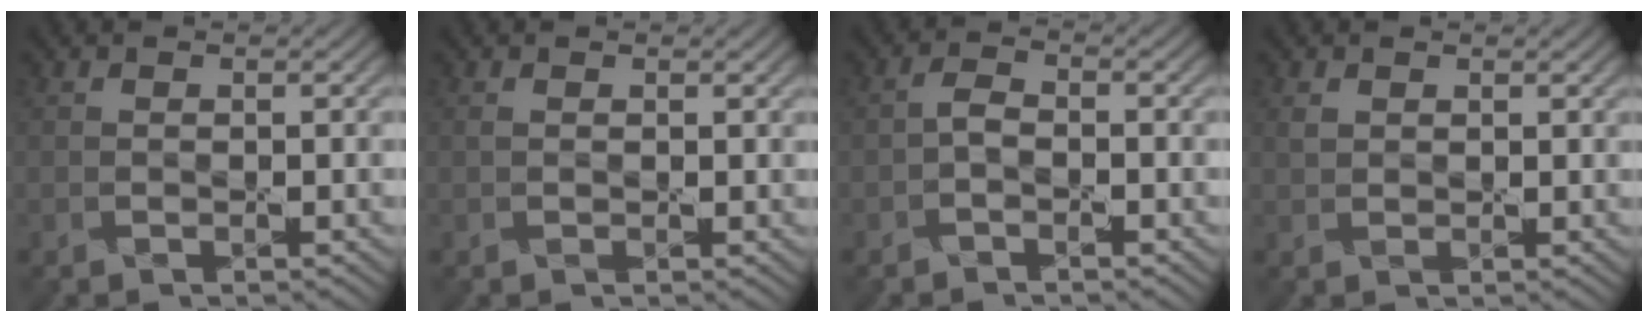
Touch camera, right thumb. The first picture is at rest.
{"total": 1.0, "force": [0.3, 0.6, 0.7], "torque": [-0.017, -0.002, 0.007]}
{"total": 1.7, "force": [-0.8, 0.9, 1.2], "torque": [-0.027, 0.006, -0.022]}
{"total": 1.5, "force": [0.9, 1.0, 0.7], "torque": [-0.018, -0.001, 0.018]}